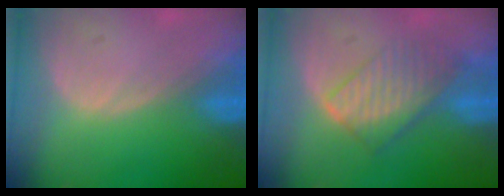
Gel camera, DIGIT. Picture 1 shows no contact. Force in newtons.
{"total": 6.6, "press": 6.3, "slide": 1.9}